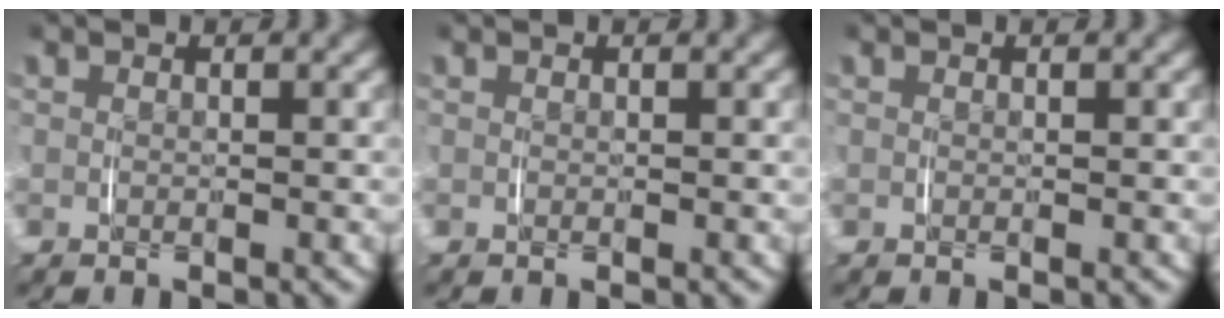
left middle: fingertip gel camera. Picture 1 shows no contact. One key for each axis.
{"total": 0.0}
{"total": 0.0}